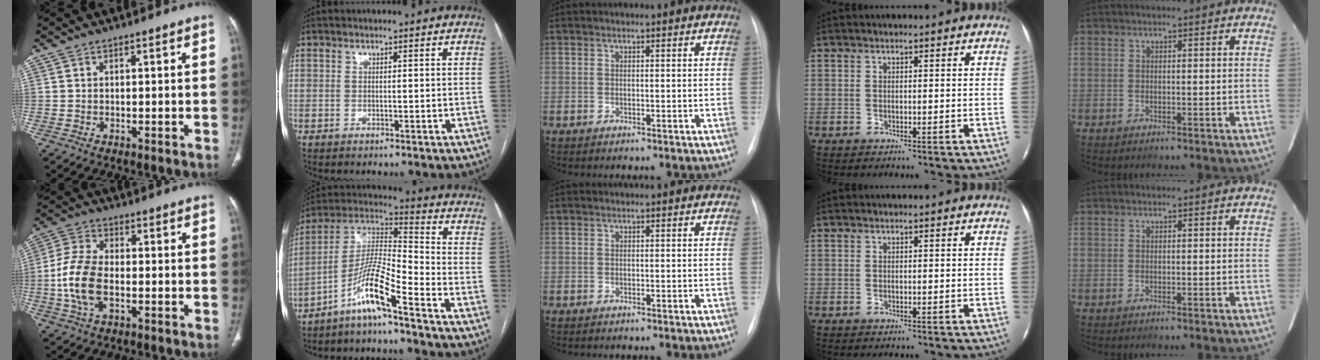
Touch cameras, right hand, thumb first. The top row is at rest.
{"thumb": {"total": 10.6, "force": [-1.9, 6.0, 8.6], "torque": [-0.183, 0.014, -0.040]}, "index": {"total": 10.2, "force": [-6.6, -0.1, 7.7], "torque": [-0.157, 0.005, -0.132]}}